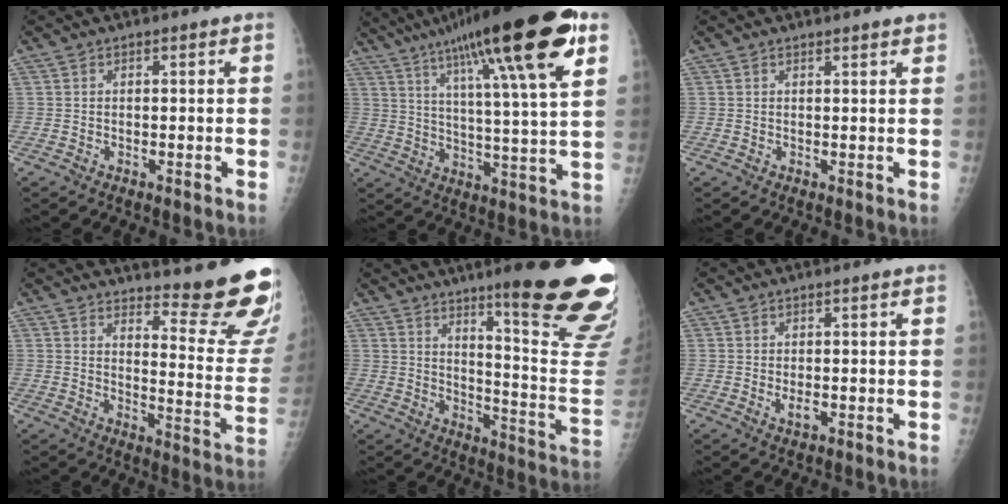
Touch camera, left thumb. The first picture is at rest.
{"total": 25.0, "force": [13.6, 3.5, 20.7], "torque": [-0.323, -0.025, 0.210]}
{"total": 1.5, "force": [1.3, 0.1, 0.7], "torque": [-0.003, -0.003, 0.017]}
{"total": 16.6, "force": [13.9, 2.1, 8.8], "torque": [-0.089, -0.162, 0.172]}
{"total": 25.0, "force": [15.8, 3.0, 19.2], "torque": [-0.205, -0.100, 0.217]}
{"total": 2.0, "force": [-0.4, 0.9, 1.7], "torque": [-0.028, 0.000, 0.000]}